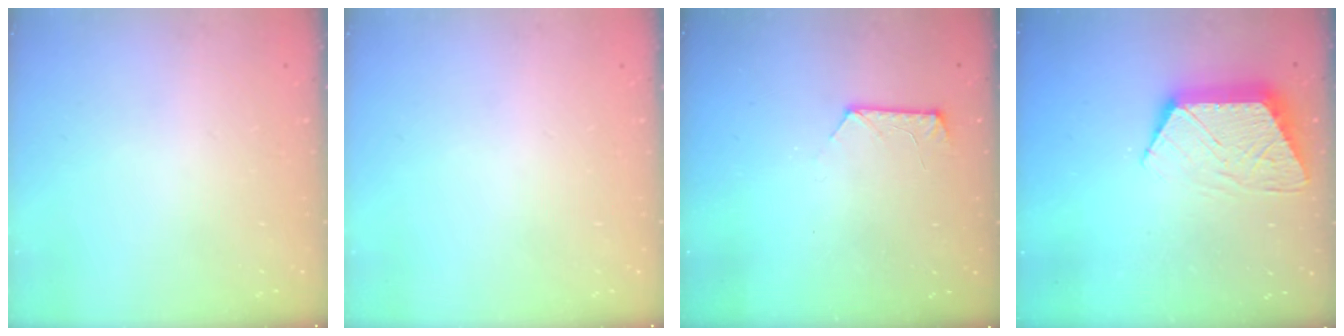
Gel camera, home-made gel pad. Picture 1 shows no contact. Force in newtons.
{"total": 0.0}
{"total": 8.0, "press": 8.0, "slide": 0.8}
{"total": 11.2, "press": 11.2, "slide": 0.7}